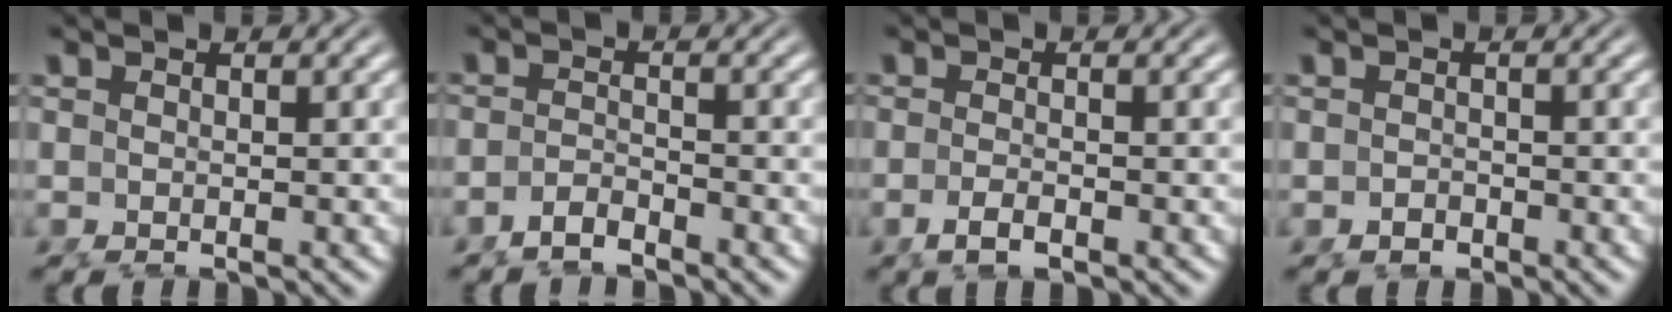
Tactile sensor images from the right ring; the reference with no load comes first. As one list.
[{"total": 1.8, "force": [-1.7, -0.3, 0.4], "torque": [-0.003, 0.000, -0.032]}, {"total": 1.5, "force": [-1.1, -0.2, 1.0], "torque": [-0.018, -0.004, -0.018]}, {"total": 0.9, "force": [-0.7, -0.4, -0.4], "torque": [0.013, -0.006, -0.008]}]